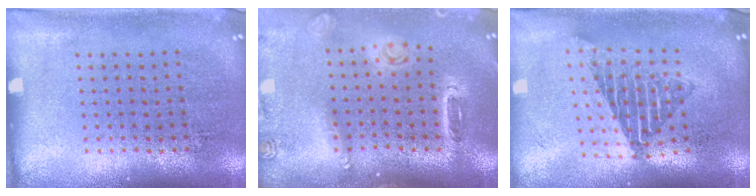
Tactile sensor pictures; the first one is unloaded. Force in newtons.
{"total": 1.5, "press": 1.5, "slide": 0.2}
{"total": 1.7, "press": 1.4, "slide": 1.0}